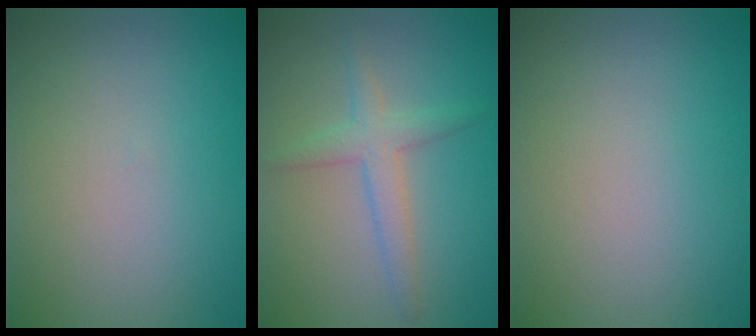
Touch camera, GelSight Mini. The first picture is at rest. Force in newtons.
{"total": 2.8, "press": 2.7, "slide": 0.2}
{"total": 0.0}